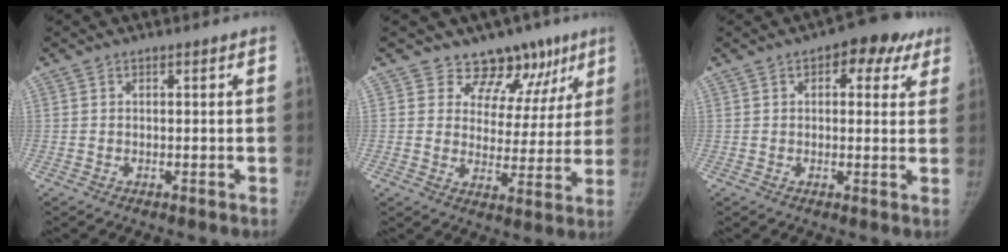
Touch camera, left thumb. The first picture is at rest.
{"total": 12.1, "force": [8.7, 8.0, 2.7], "torque": [0.016, -0.040, 0.102]}
{"total": 8.5, "force": [4.2, 4.6, 5.8], "torque": [-0.037, -0.003, 0.044]}